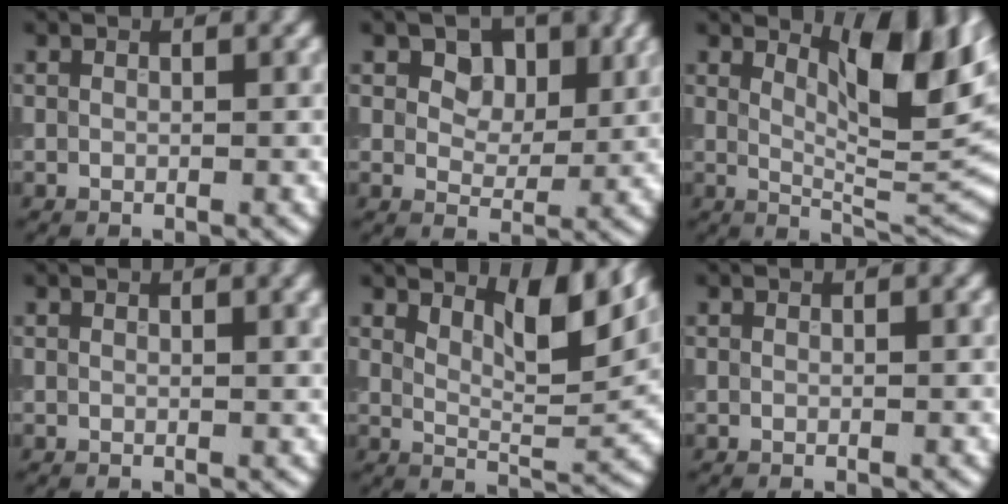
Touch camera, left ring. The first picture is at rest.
{"total": 4.0, "force": [1.9, 2.7, 2.3], "torque": [-0.028, -0.004, 0.021]}
{"total": 8.5, "force": [3.4, 2.7, 7.3], "torque": [-0.107, -0.006, 0.058]}
{"total": 1.3, "force": [0.7, 0.1, 1.1], "torque": [-0.009, -0.001, 0.011]}
{"total": 5.6, "force": [4.0, 1.3, 3.7], "torque": [-0.061, -0.003, 0.062]}
{"total": 0.0}